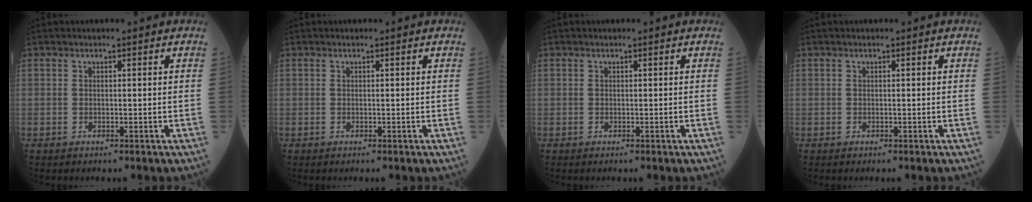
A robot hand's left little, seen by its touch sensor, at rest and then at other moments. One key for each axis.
{"total": 0.0}
{"total": 0.0}
{"total": 0.0}